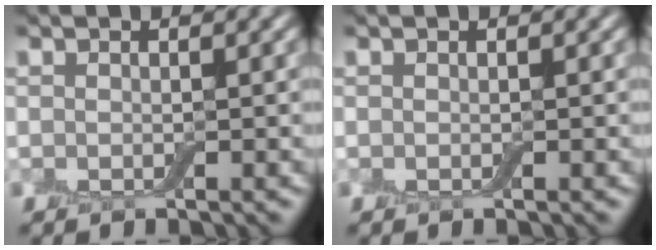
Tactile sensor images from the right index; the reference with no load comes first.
{"total": 0.0}